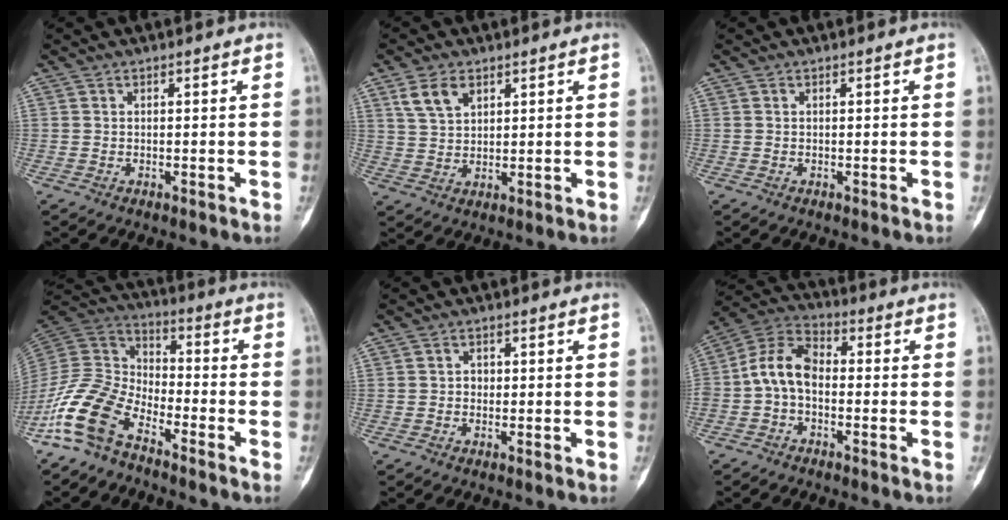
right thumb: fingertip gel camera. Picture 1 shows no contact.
{"total": 5.6, "force": [3.1, 3.3, 3.3], "torque": [-0.056, -0.009, 0.065]}
{"total": 0.0}
{"total": 13.4, "force": [-8.8, 6.7, 7.6], "torque": [-0.156, 0.067, -0.186]}
{"total": 1.2, "force": [0.0, 1.1, 0.6], "torque": [-0.004, 0.004, -0.003]}
{"total": 9.0, "force": [-1.3, 5.8, 6.8], "torque": [-0.123, 0.034, -0.039]}